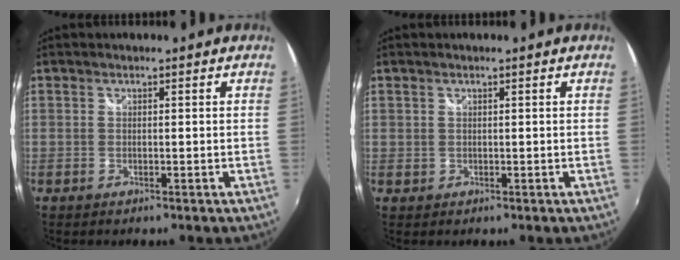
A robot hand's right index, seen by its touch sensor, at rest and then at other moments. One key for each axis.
{"total": 0.7, "fx": 0.4, "fy": 0.6, "fz": 0.0, "tx": 0.002, "ty": 0.002, "tz": 0.006}